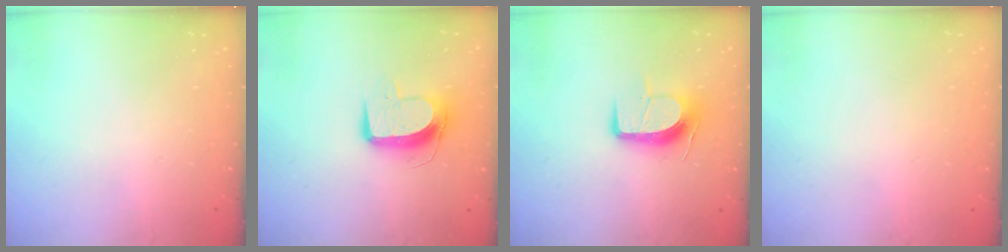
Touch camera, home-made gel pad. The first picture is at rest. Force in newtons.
{"total": 10.2, "press": 10.2, "slide": 0.4}
{"total": 11.1, "press": 11.1, "slide": 0.5}
{"total": 0.0}